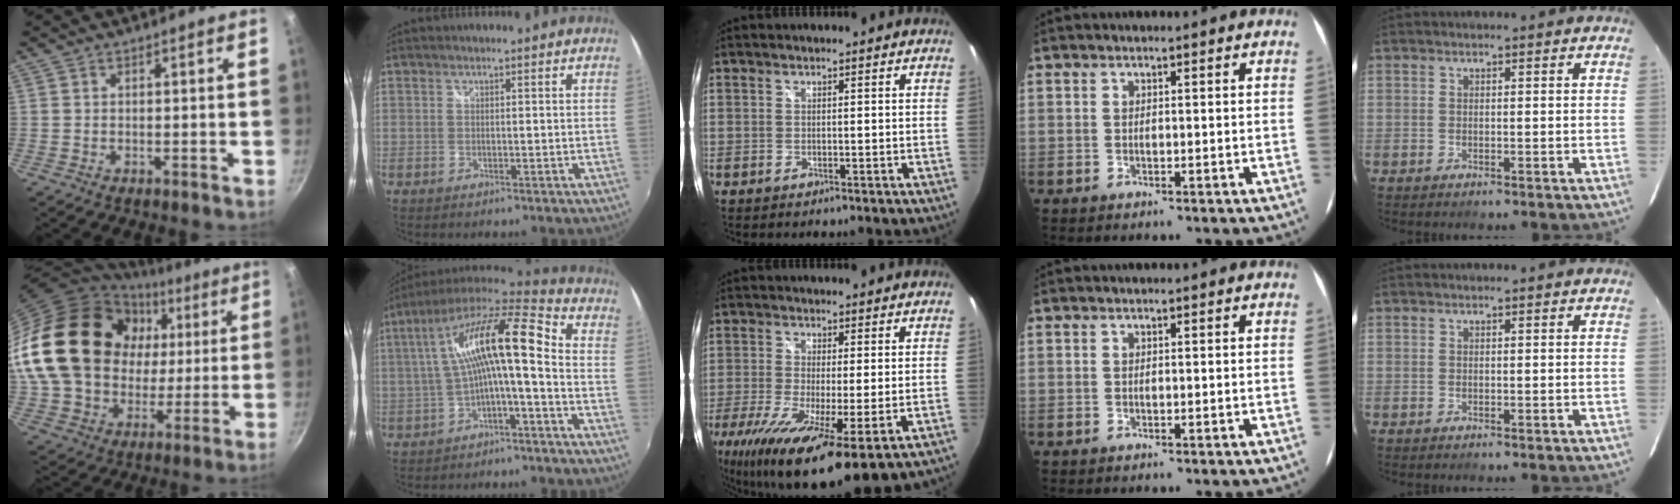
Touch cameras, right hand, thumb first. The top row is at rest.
{"thumb": {"total": 27.8, "force": [5.1, 21.8, 16.5], "torque": [-0.285, 0.021, 0.106]}, "index": {"total": 15.2, "force": [-0.1, 3.1, 14.9], "torque": [-0.280, 0.023, -0.006]}, "middle": {"total": 16.6, "force": [-6.8, 3.5, 14.8], "torque": [-0.288, -0.068, -0.112]}}